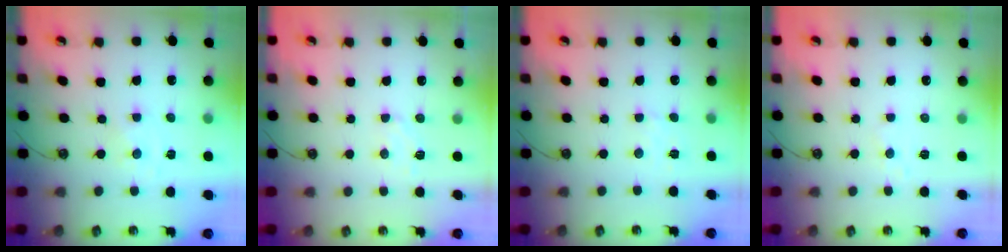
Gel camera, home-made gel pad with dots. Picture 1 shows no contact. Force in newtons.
{"total": 6.4, "press": 6.3, "slide": 0.6}
{"total": 2.8, "press": 2.8, "slide": 0.5}
{"total": 5.0, "press": 4.9, "slide": 0.6}